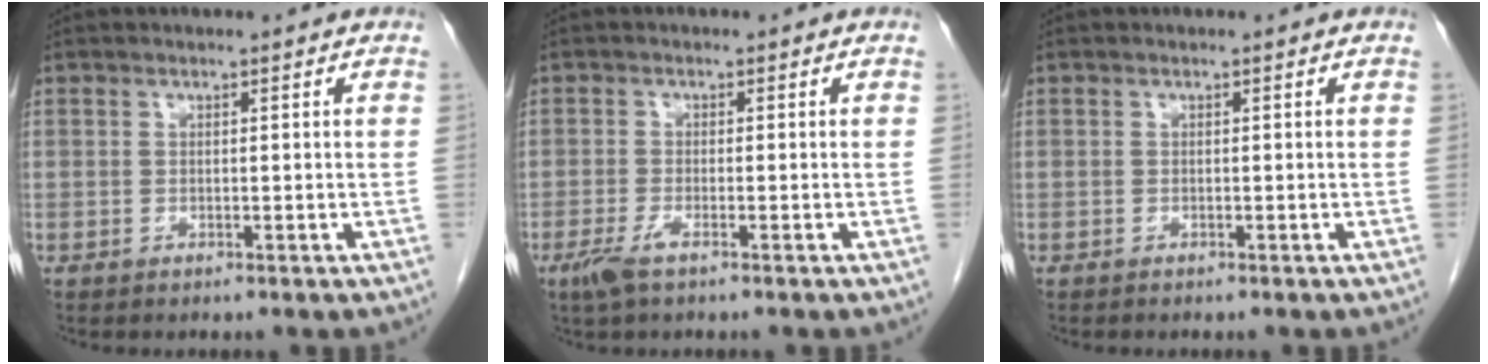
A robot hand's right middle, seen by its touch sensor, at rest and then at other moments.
{"total": 2.6, "force": [-1.6, 0.3, 2.1], "torque": [-0.051, -0.008, -0.034]}
{"total": 0.0}